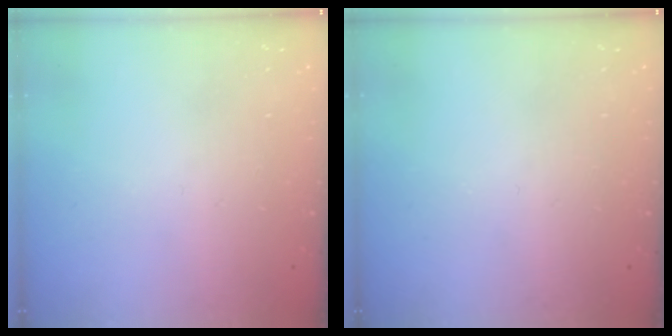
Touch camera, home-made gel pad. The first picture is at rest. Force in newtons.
{"total": 0.0}